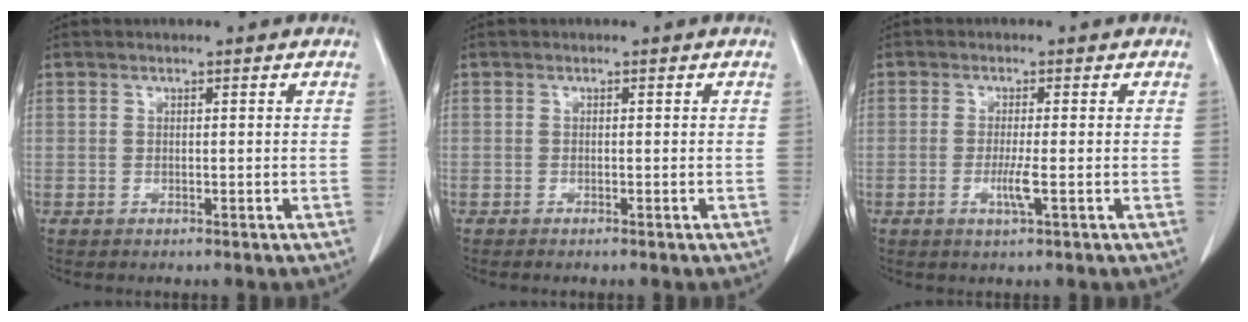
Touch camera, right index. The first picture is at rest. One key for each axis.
{"total": 0.7, "fx": -0.6, "fy": 0.0, "fz": 0.4, "tx": -0.008, "ty": -0.001, "tz": -0.009}
{"total": 2.8, "fx": -0.8, "fy": -0.2, "fz": 2.7, "tx": -0.054, "ty": -0.007, "tz": -0.017}